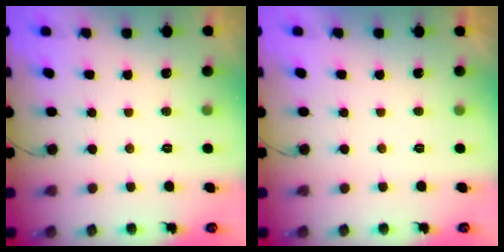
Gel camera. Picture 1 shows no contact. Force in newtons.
{"total": 2.2, "press": 2.1, "slide": 0.3}